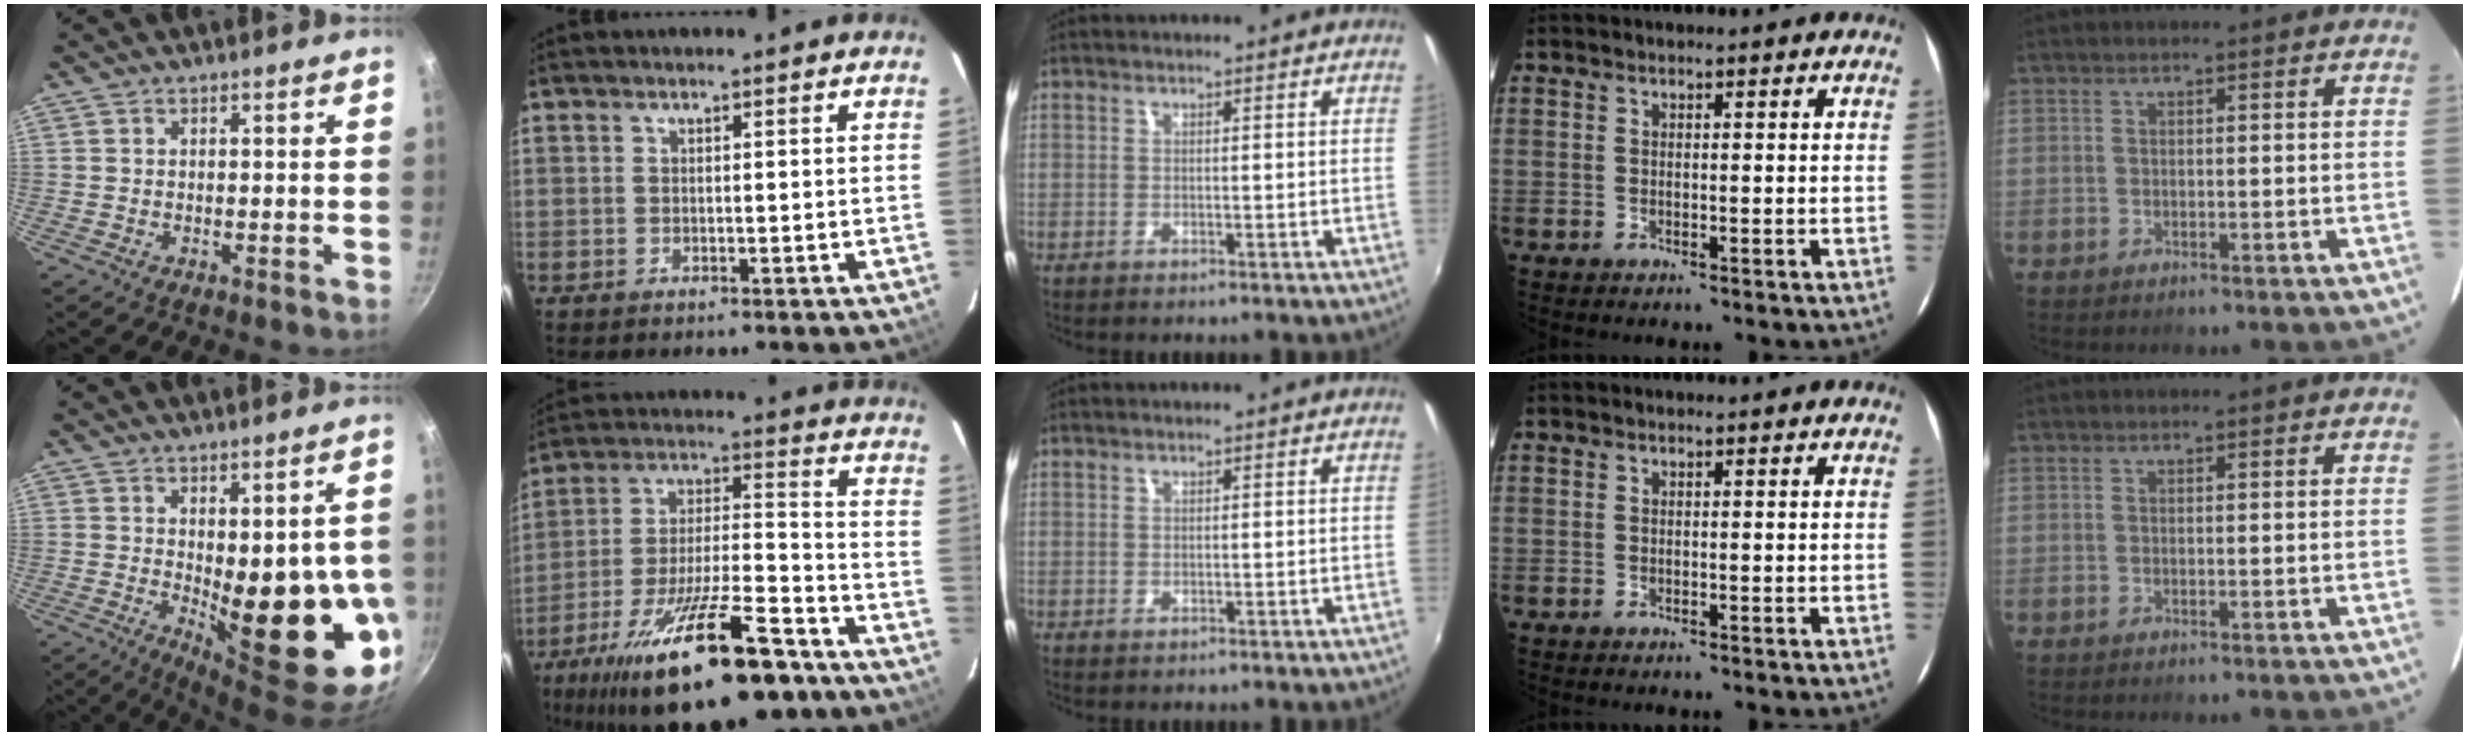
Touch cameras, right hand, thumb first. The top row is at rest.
{"thumb": {"total": 18.2, "force": [-1.3, 6.5, 16.9], "torque": [-0.202, -0.033, 0.003]}, "index": {"total": 26.9, "force": [-18.0, 8.0, 18.3], "torque": [-0.330, -0.035, -0.276]}}